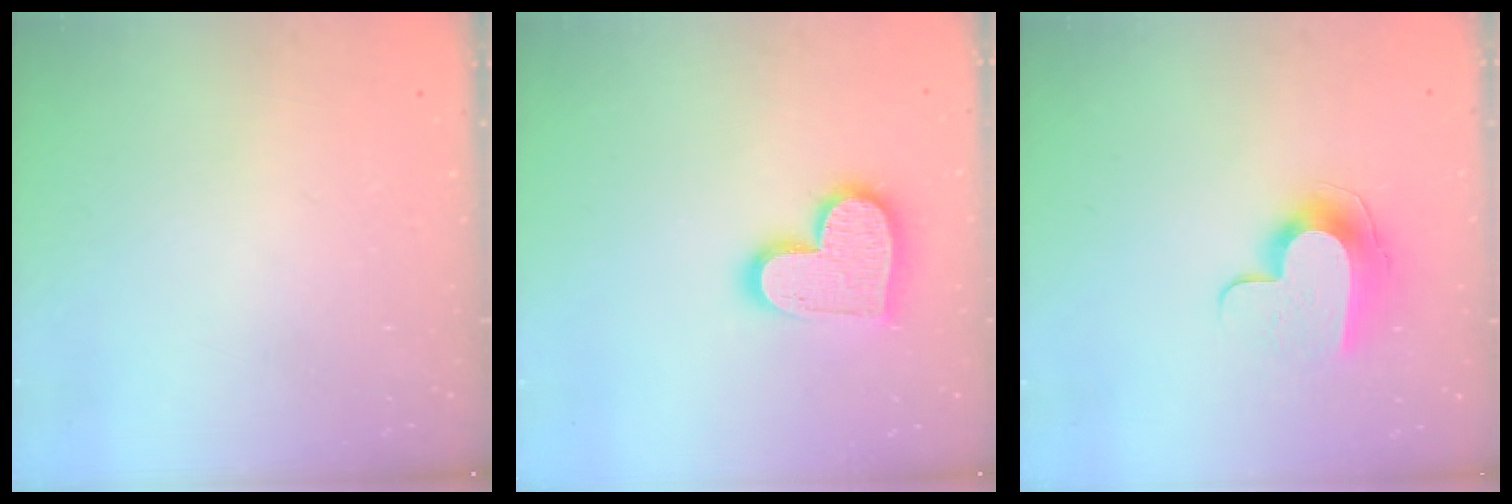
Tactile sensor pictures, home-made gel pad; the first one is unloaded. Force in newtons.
{"total": 13.9, "press": 13.9, "slide": 1.2}
{"total": 10.4, "press": 10.4, "slide": 0.3}